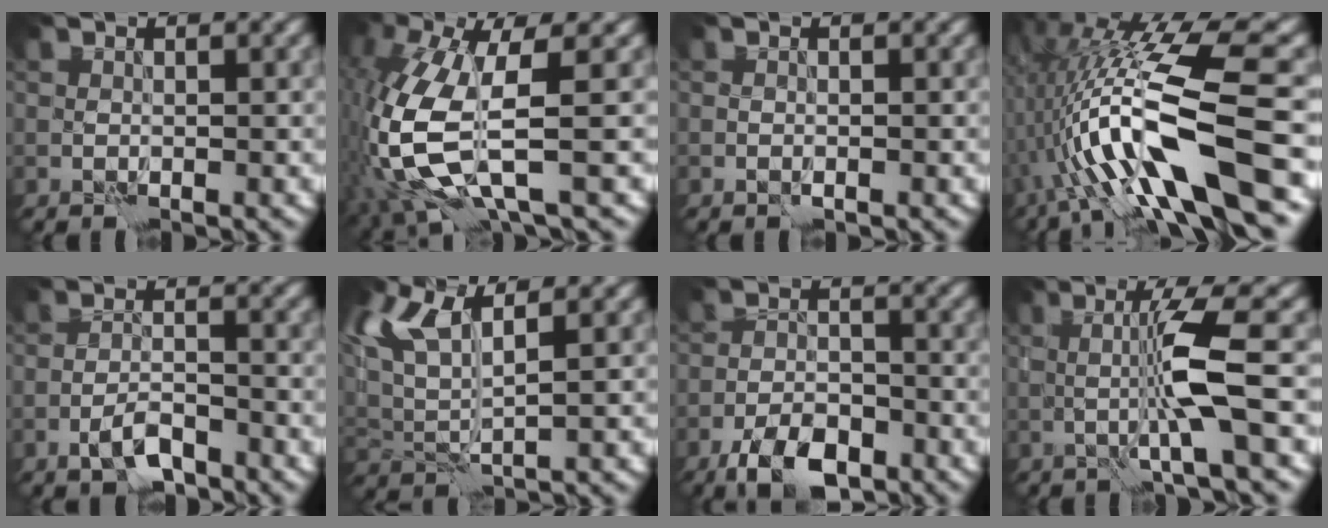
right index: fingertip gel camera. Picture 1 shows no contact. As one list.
[{"total": 8.7, "force": [-1.1, 3.4, 8.0], "torque": [-0.205, -0.022, -0.019]}, {"total": 0.0}, {"total": 13.2, "force": [-2.0, 3.2, 12.7], "torque": [-0.240, 0.004, -0.027]}, {"total": 2.9, "force": [-1.9, 1.0, 1.9], "torque": [-0.034, 0.002, -0.039]}, {"total": 6.4, "force": [3.3, 2.2, 5.0], "torque": [-0.128, 0.004, 0.068]}, {"total": 5.4, "force": [-3.7, 2.2, 3.2], "torque": [-0.049, -0.002, -0.070]}, {"total": 4.8, "force": [0.0, -0.1, 4.8], "torque": [-0.090, 0.007, -0.004]}]